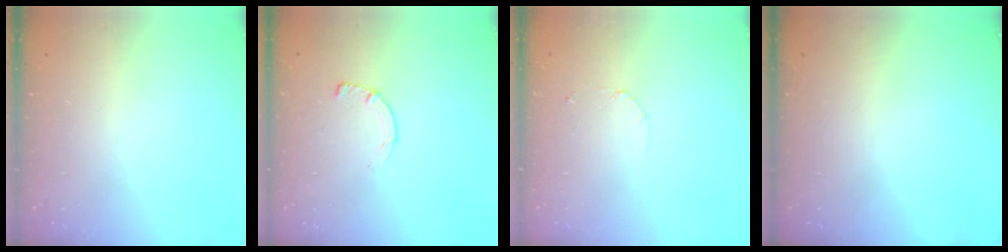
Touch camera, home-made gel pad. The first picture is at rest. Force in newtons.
{"total": 3.4, "press": 3.4, "slide": 0.4}
{"total": 1.6, "press": 1.6, "slide": 0.2}
{"total": 0.0}